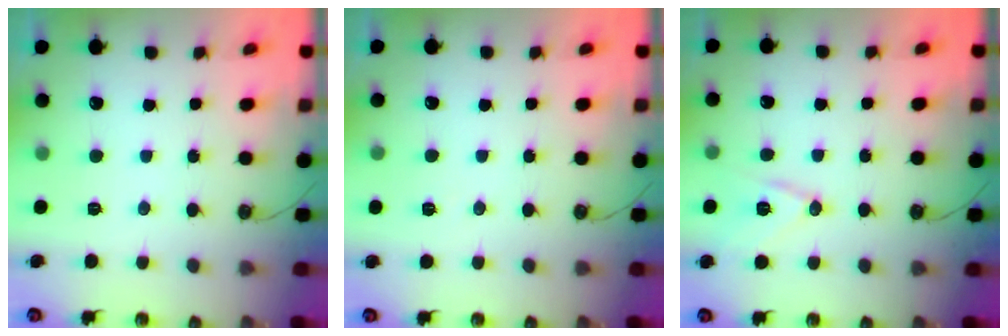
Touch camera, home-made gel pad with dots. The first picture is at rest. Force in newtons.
{"total": 2.9, "press": 2.2, "slide": 1.9}
{"total": 10.1, "press": 9.5, "slide": 3.5}